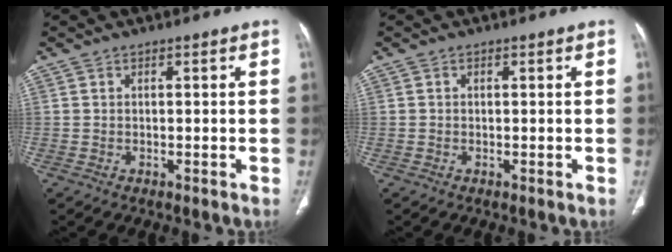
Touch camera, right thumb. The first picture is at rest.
{"total": 0.0}